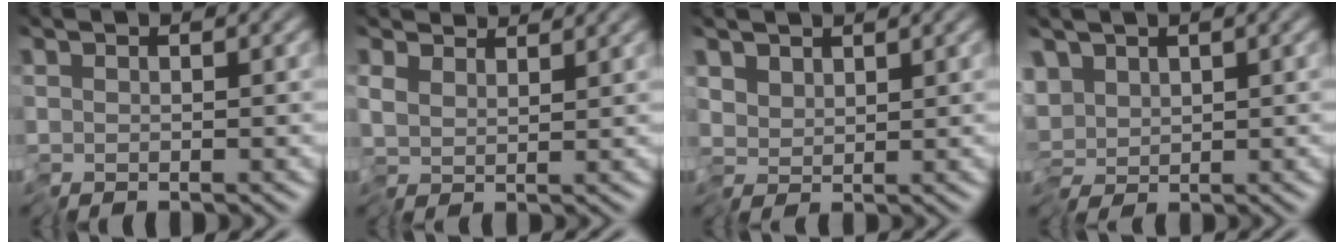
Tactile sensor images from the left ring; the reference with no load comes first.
{"total": 3.2, "force": [2.7, 1.1, 1.3], "torque": [-0.033, 0.006, 0.035]}
{"total": 1.3, "force": [0.5, 0.9, 0.7], "torque": [-0.010, 0.002, 0.006]}
{"total": 2.1, "force": [0.2, 1.2, 1.8], "torque": [-0.028, 0.006, -0.004]}